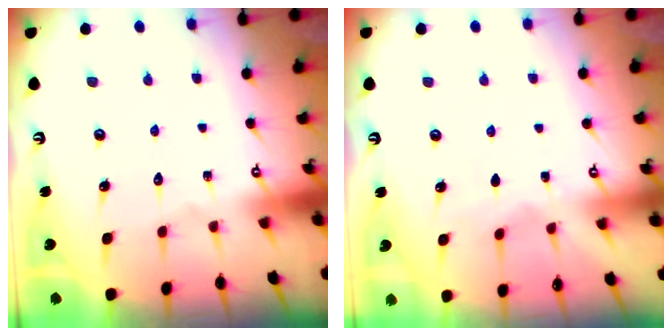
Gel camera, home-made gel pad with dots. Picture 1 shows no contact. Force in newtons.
{"total": 2.3, "press": 2.3, "slide": 0.3}